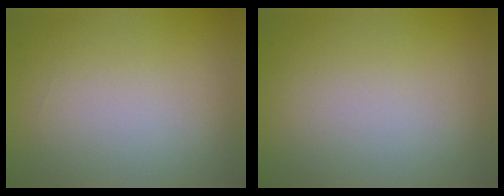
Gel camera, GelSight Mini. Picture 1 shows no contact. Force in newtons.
{"total": 0.0}